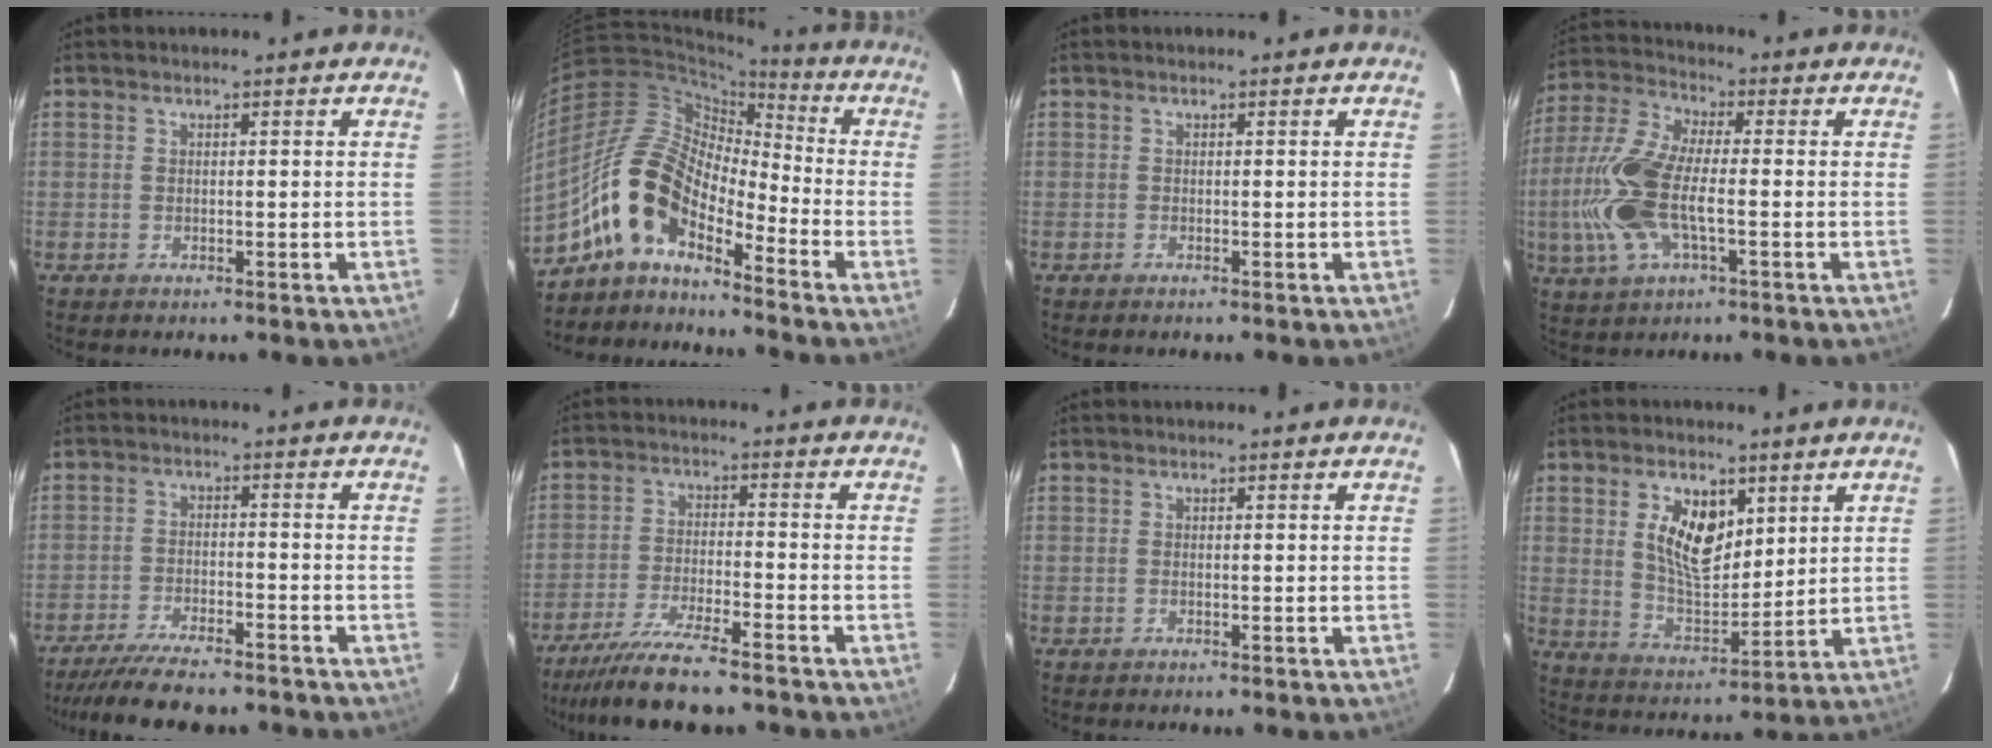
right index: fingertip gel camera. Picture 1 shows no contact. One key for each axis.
{"total": 13.0, "fx": -8.5, "fy": 5.1, "fz": 8.4, "tx": -0.153, "ty": 0.018, "tz": -0.181}
{"total": 0.0}
{"total": 15.4, "fx": -2.8, "fy": 6.2, "fz": 13.8, "tx": -0.308, "ty": 0.002, "tz": -0.060}
{"total": 13.2, "fx": -11.5, "fy": 2.7, "fz": 5.9, "tx": -0.128, "ty": -0.017, "tz": -0.183}
{"total": 12.3, "fx": -10.5, "fy": 1.4, "fz": 6.1, "tx": -0.141, "ty": -0.025, "tz": -0.182}
{"total": 0.0}
{"total": 10.8, "fx": 4.1, "fy": 5.8, "fz": 8.1, "tx": -0.147, "ty": 0.006, "tz": 0.086}